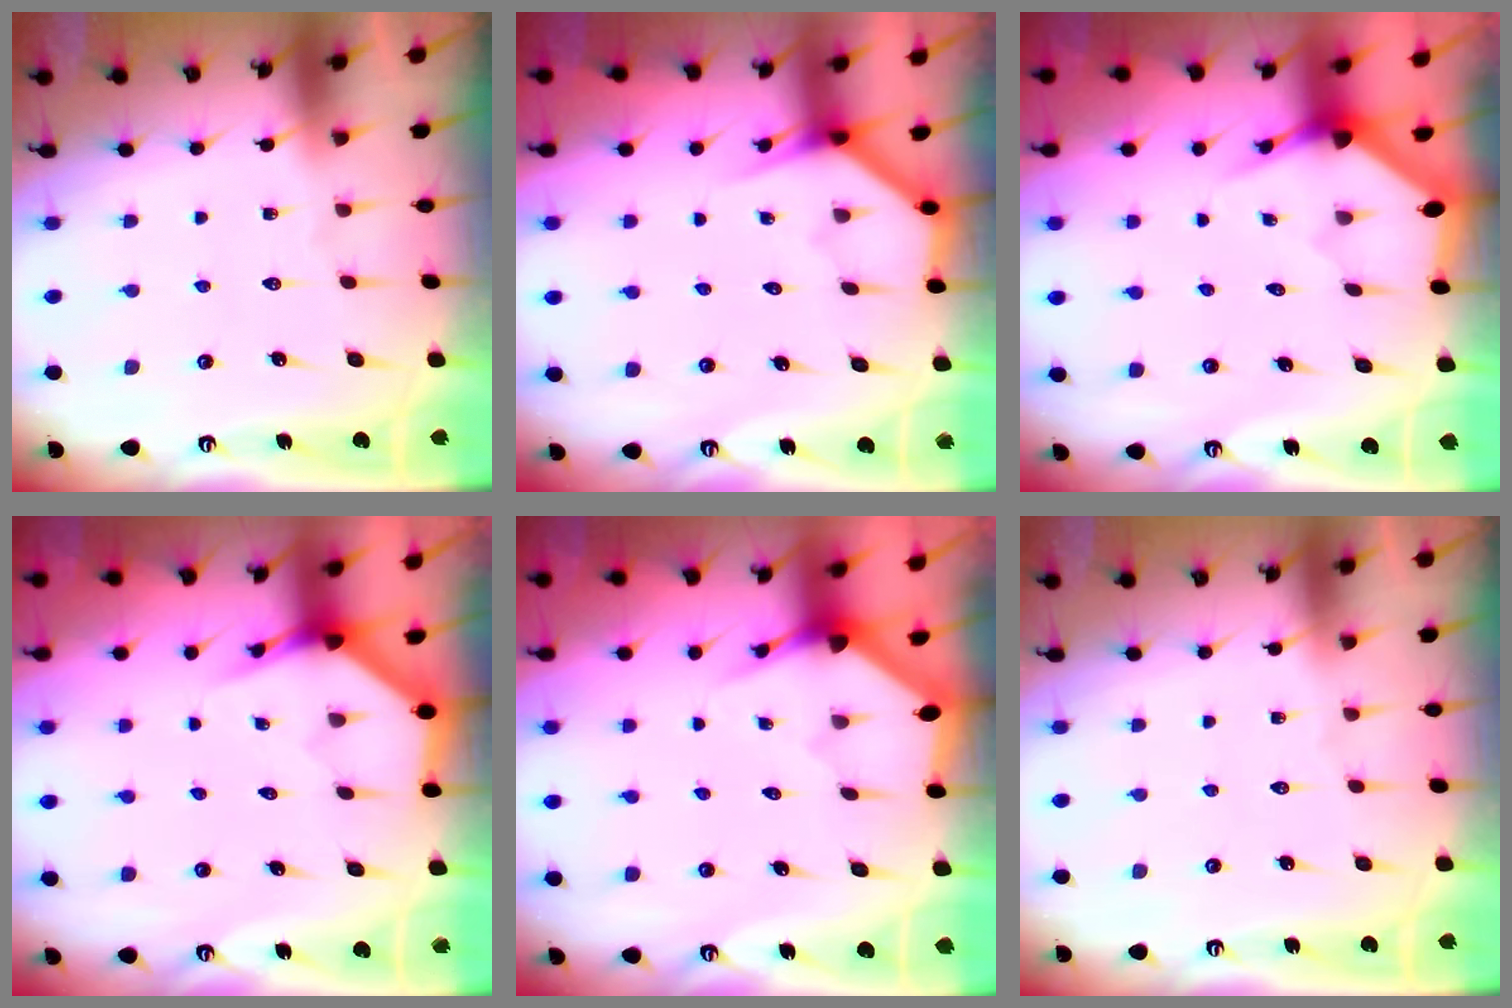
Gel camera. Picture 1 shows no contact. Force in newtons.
{"total": 3.7, "press": 3.7, "slide": 0.4}
{"total": 3.5, "press": 3.5, "slide": 0.1}
{"total": 4.0, "press": 4.0, "slide": 0.2}
{"total": 3.5, "press": 3.5, "slide": 0.1}
{"total": 0.0}